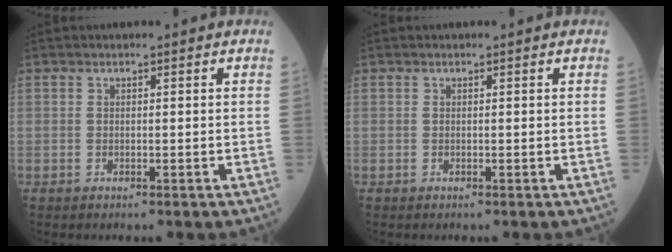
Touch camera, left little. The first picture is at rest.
{"total": 0.0}